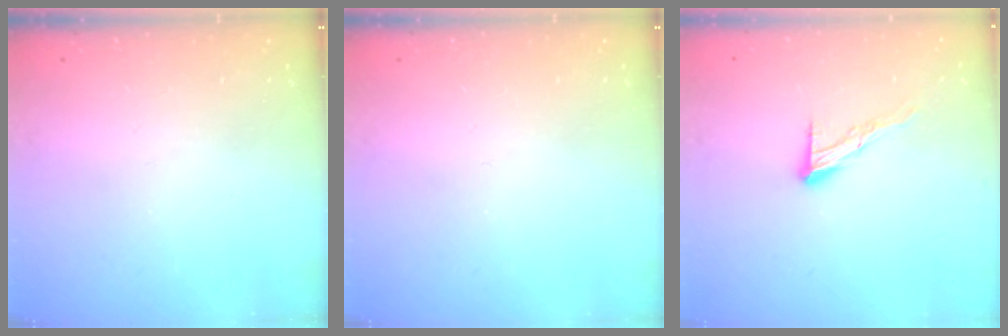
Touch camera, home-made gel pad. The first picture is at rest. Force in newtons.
{"total": 0.0}
{"total": 8.7, "press": 8.7, "slide": 0.7}